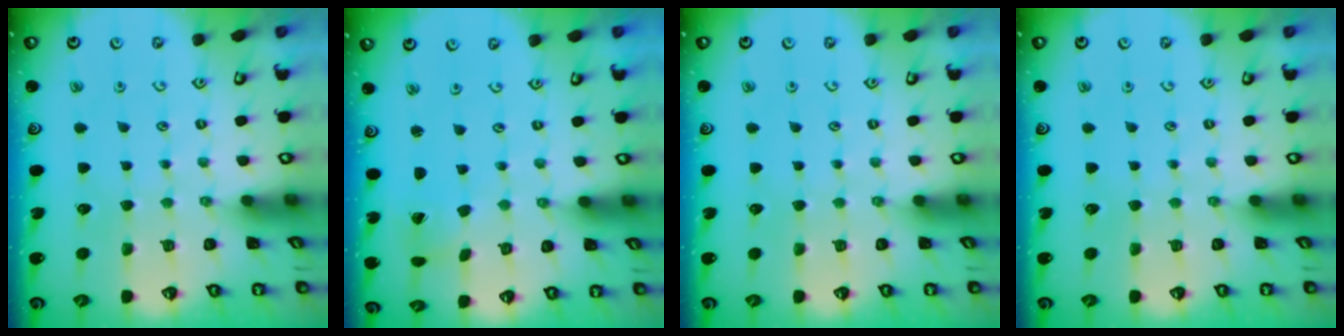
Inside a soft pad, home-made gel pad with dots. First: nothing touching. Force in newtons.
{"total": 1.7, "press": 1.7, "slide": 0.1}
{"total": 0.0}
{"total": 0.0}